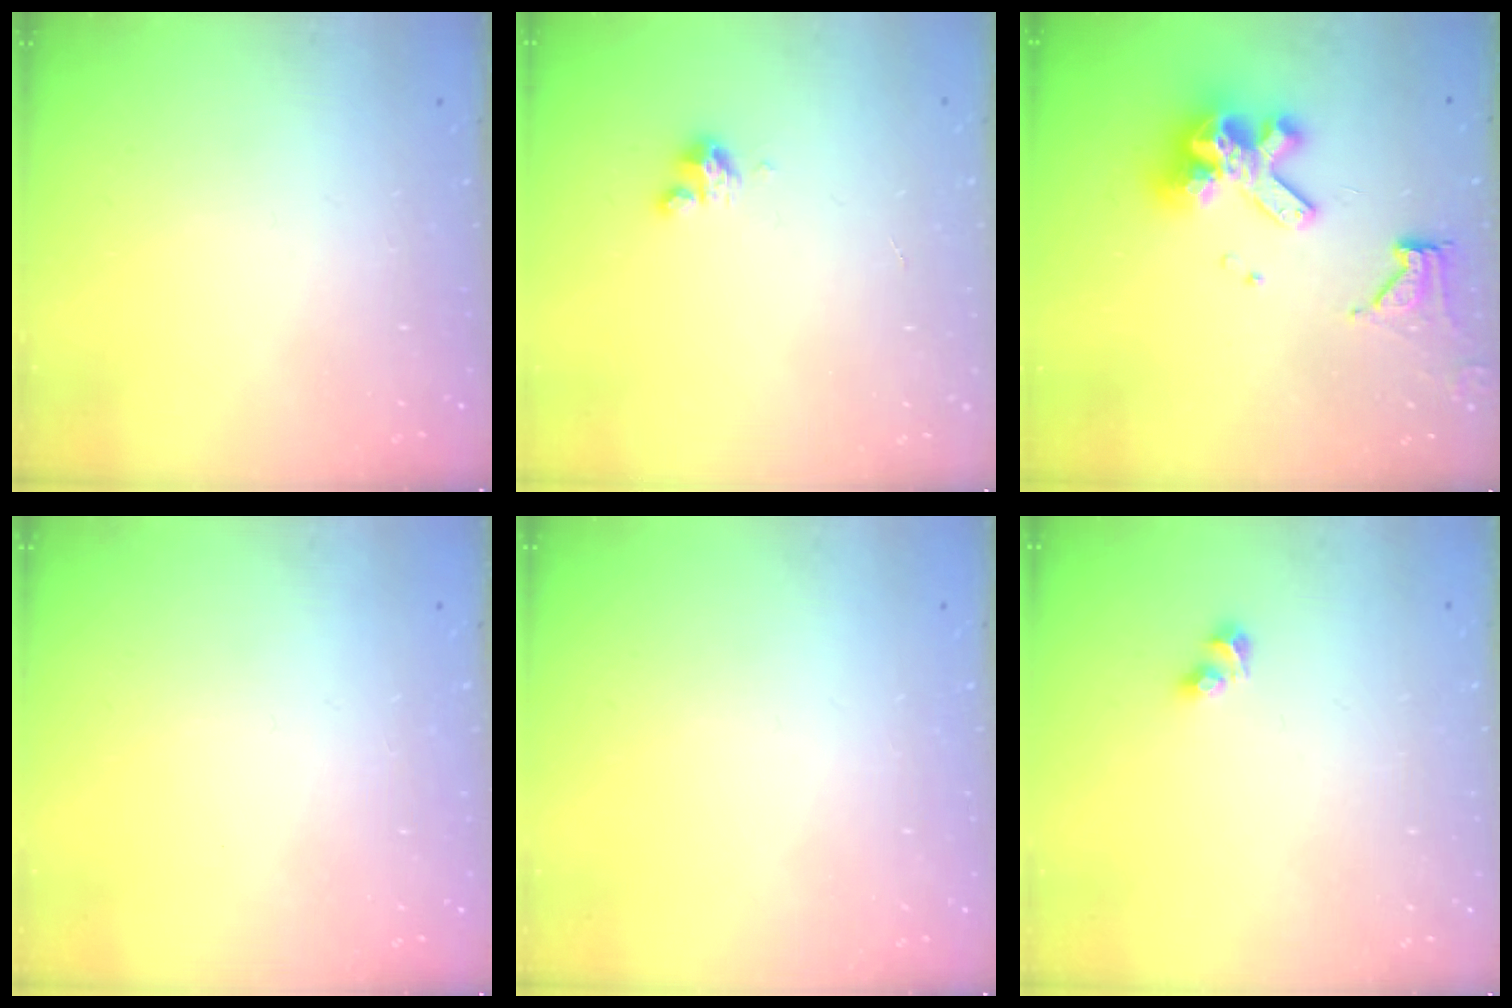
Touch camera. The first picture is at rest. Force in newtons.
{"total": 2.8, "press": 2.8, "slide": 0.2}
{"total": 12.2, "press": 12.1, "slide": 1.3}
{"total": 0.0}
{"total": 0.0}
{"total": 3.5, "press": 3.0, "slide": 1.8}